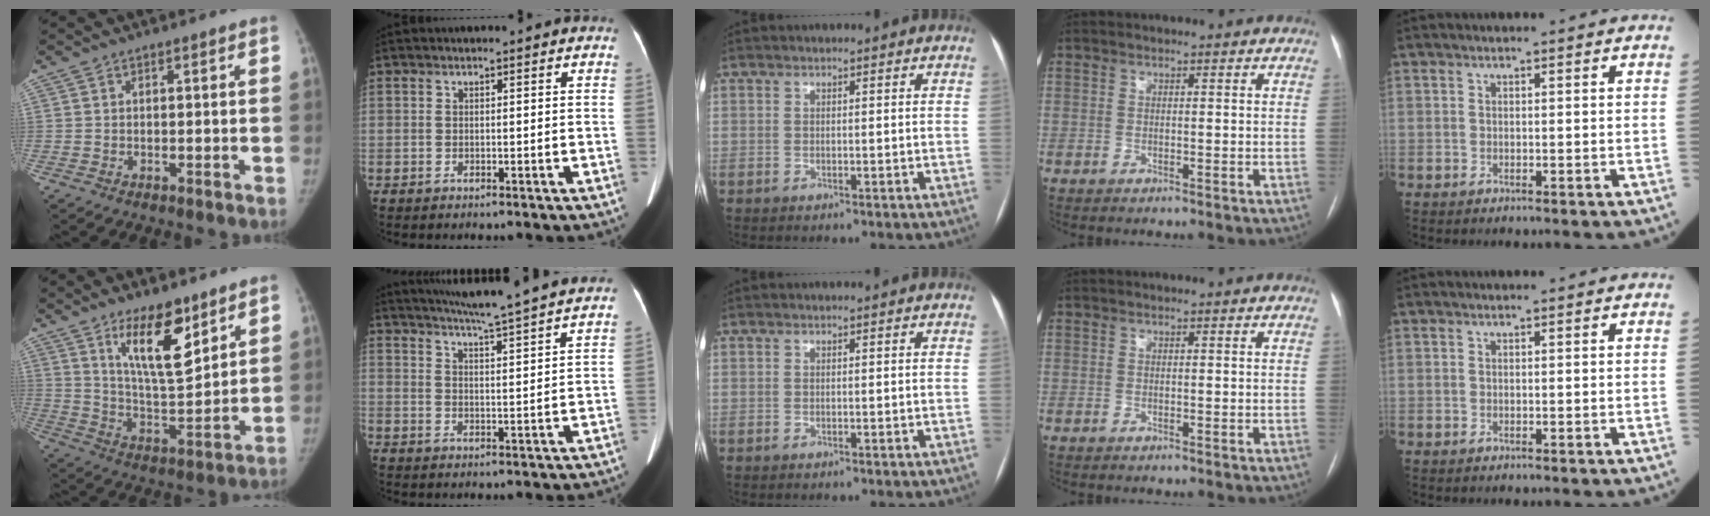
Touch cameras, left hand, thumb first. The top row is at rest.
{"thumb": {"total": 13.1, "force": [8.1, 4.5, 9.4], "torque": [-0.130, -0.065, 0.147]}, "index": {"total": 15.6, "force": [13.9, -1.4, 6.9], "torque": [-0.119, -0.012, 0.184]}}